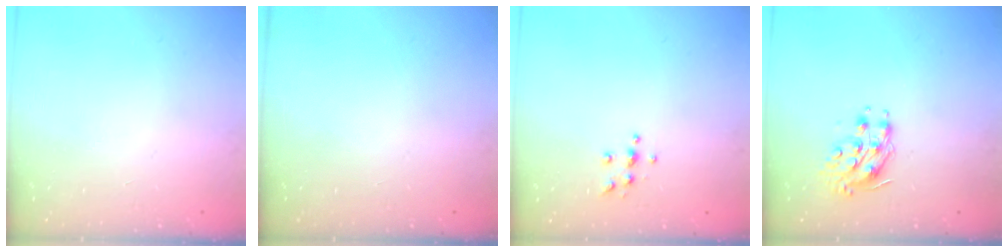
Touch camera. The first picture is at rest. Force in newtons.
{"total": 0.0}
{"total": 4.6, "press": 4.6, "slide": 0.5}
{"total": 8.4, "press": 8.4, "slide": 0.5}